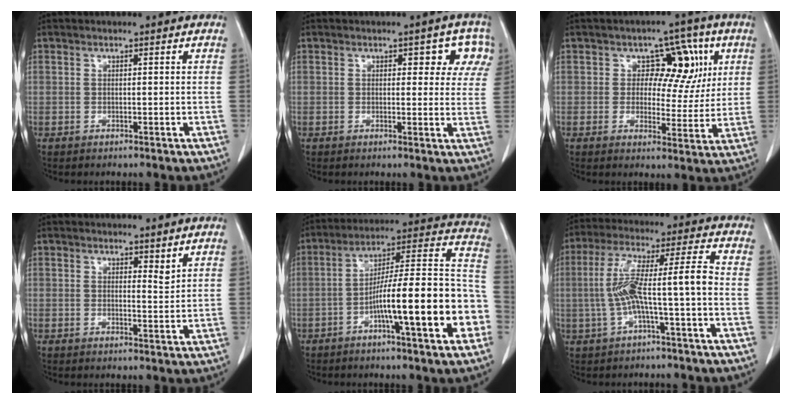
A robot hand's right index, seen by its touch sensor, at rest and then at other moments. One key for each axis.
{"total": 5.2, "fx": 2.4, "fy": 3.0, "fz": 3.6, "tx": -0.018, "ty": 0.010, "tz": 0.020}
{"total": 8.1, "fx": 2.4, "fy": 5.8, "fz": 5.0, "tx": -0.038, "ty": 0.018, "tz": 0.033}
{"total": 1.7, "fx": 1.3, "fy": 0.4, "fz": 1.0, "tx": -0.016, "ty": -0.011, "tz": 0.021}
{"total": 19.8, "fx": -6.4, "fy": 2.1, "fz": 18.6, "tx": -0.226, "ty": 0.030, "tz": -0.094}
{"total": 9.7, "fx": -1.8, "fy": 0.1, "fz": 9.5, "tx": -0.189, "ty": 0.034, "tz": -0.032}